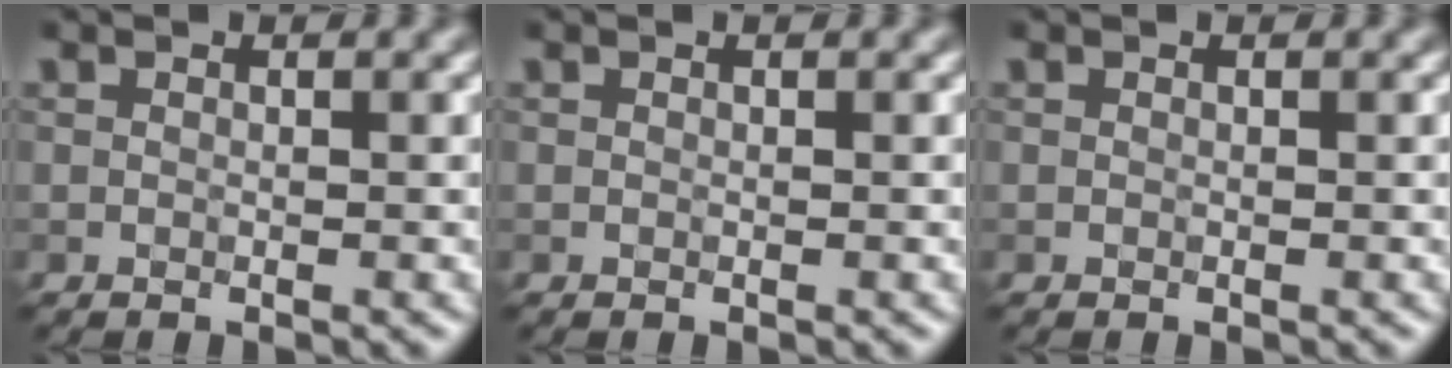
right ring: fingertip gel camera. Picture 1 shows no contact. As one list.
[{"total": 0.0}, {"total": 0.0}]